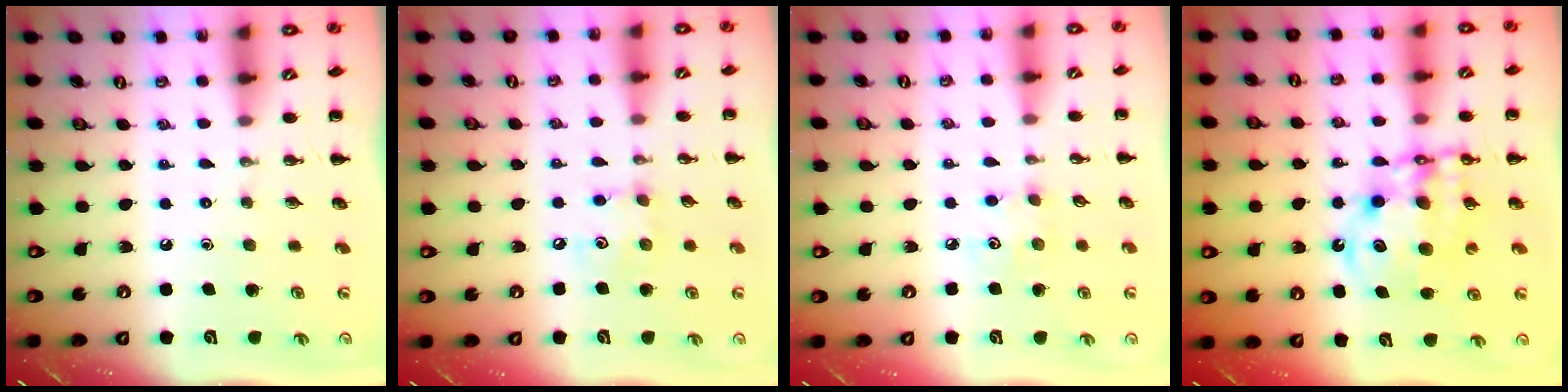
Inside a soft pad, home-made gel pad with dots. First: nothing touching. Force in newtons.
{"total": 5.3, "press": 5.2, "slide": 0.8}
{"total": 3.9, "press": 3.8, "slide": 0.6}
{"total": 12.5, "press": 12.0, "slide": 3.5}